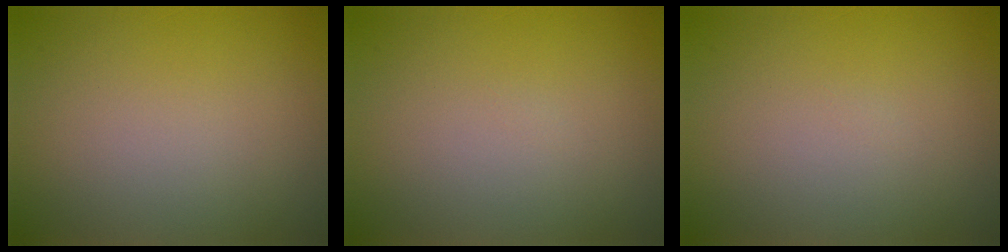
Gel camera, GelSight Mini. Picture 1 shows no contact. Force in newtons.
{"total": 0.0}
{"total": 0.0}